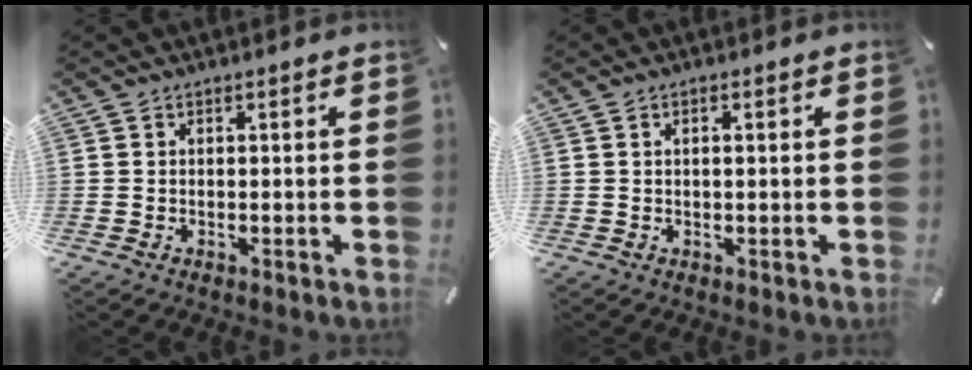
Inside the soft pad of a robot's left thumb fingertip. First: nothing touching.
{"total": 0.9, "force": [0.2, 0.2, 0.9], "torque": [-0.017, 0.001, 0.003]}